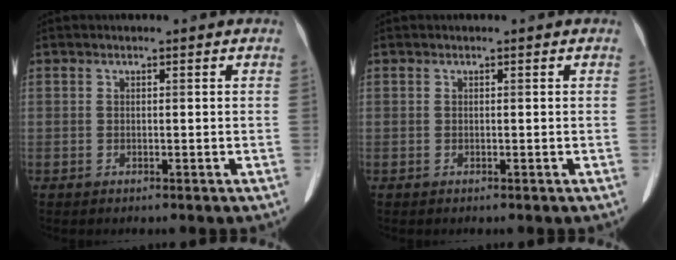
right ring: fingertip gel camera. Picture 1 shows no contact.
{"total": 0.0}